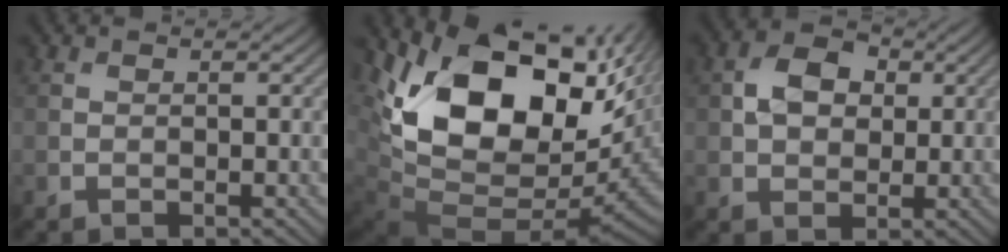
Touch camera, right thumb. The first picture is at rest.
{"total": 18.4, "force": [5.1, 11.5, 13.5], "torque": [-0.249, -0.017, 0.105]}
{"total": 5.3, "force": [1.1, 3.9, 3.4], "torque": [-0.069, 0.008, 0.013]}